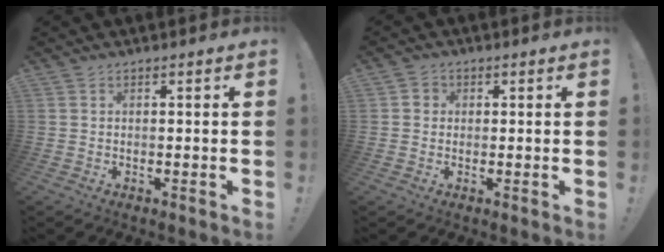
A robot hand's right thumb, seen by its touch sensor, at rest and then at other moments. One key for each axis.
{"total": 2.2, "fx": -0.2, "fy": 2.0, "fz": 0.8, "tx": -0.016, "ty": 0.009, "tz": -0.004}